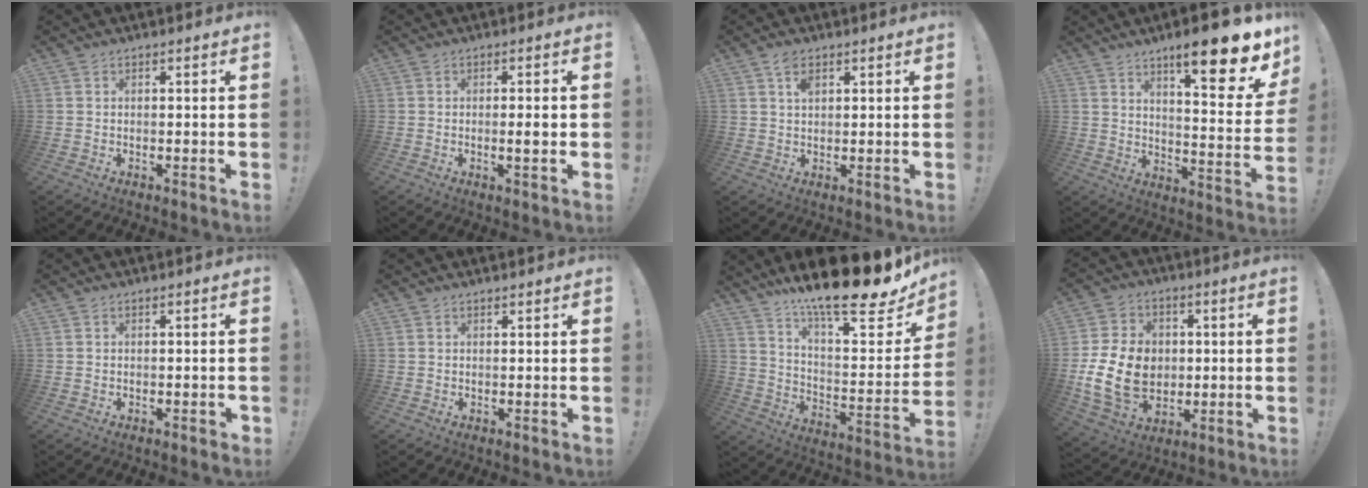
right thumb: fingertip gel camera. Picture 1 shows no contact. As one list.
[{"total": 4.1, "force": [-0.3, 0.3, 4.1], "torque": [-0.054, -0.009, -0.008]}, {"total": 3.7, "force": [1.9, 1.9, 2.5], "torque": [-0.039, -0.004, 0.031]}, {"total": 18.2, "force": [10.9, 3.6, 14.2], "torque": [-0.193, -0.078, 0.160]}, {"total": 0.8, "force": [-0.5, 0.3, 0.6], "torque": [-0.010, 0.002, -0.009]}, {"total": 0.6, "force": [0.5, -0.2, 0.2], "torque": [0.003, -0.003, 0.008]}, {"total": 20.3, "force": [16.0, 2.9, 12.2], "torque": [-0.191, -0.129, 0.260]}, {"total": 17.8, "force": [-1.4, 13.4, 11.6], "torque": [-0.215, 0.009, -0.012]}]